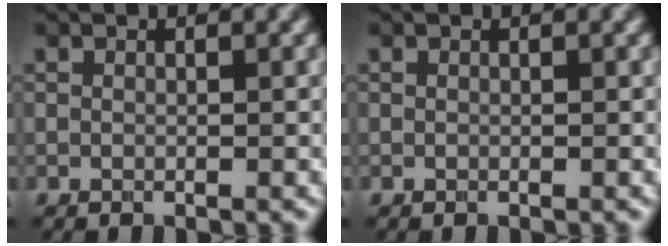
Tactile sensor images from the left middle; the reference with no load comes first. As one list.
[{"total": 0.0}]